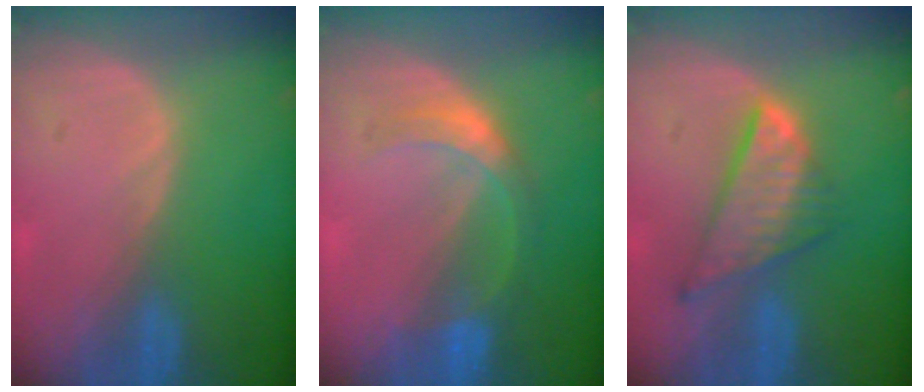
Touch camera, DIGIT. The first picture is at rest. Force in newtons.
{"total": 5.6, "press": 5.2, "slide": 2.1}
{"total": 8.4, "press": 7.2, "slide": 4.3}